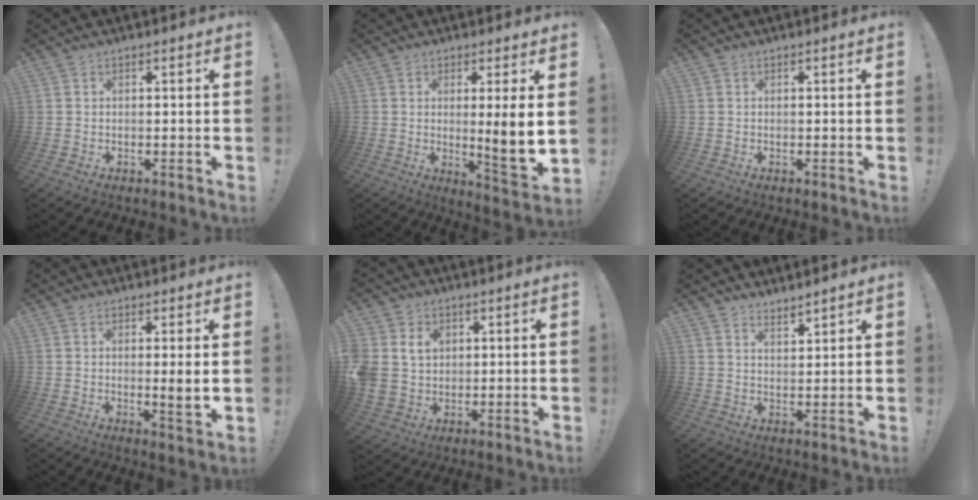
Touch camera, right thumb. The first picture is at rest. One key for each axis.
{"total": 8.9, "fx": 1.6, "fy": 0.1, "fz": 8.7, "tx": -0.114, "ty": -0.029, "tz": 0.022}
{"total": 0.0}
{"total": 4.1, "fx": 0.8, "fy": -0.3, "fz": 4.0, "tx": -0.057, "ty": -0.014, "tz": 0.009}
{"total": 9.5, "fx": 3.2, "fy": 7.9, "fz": 4.0, "tx": -0.077, "ty": -0.010, "tz": 0.064}
{"total": 3.4, "fx": 3.3, "fy": 0.6, "fz": 0.7, "tx": 0.001, "ty": -0.030, "tz": 0.058}